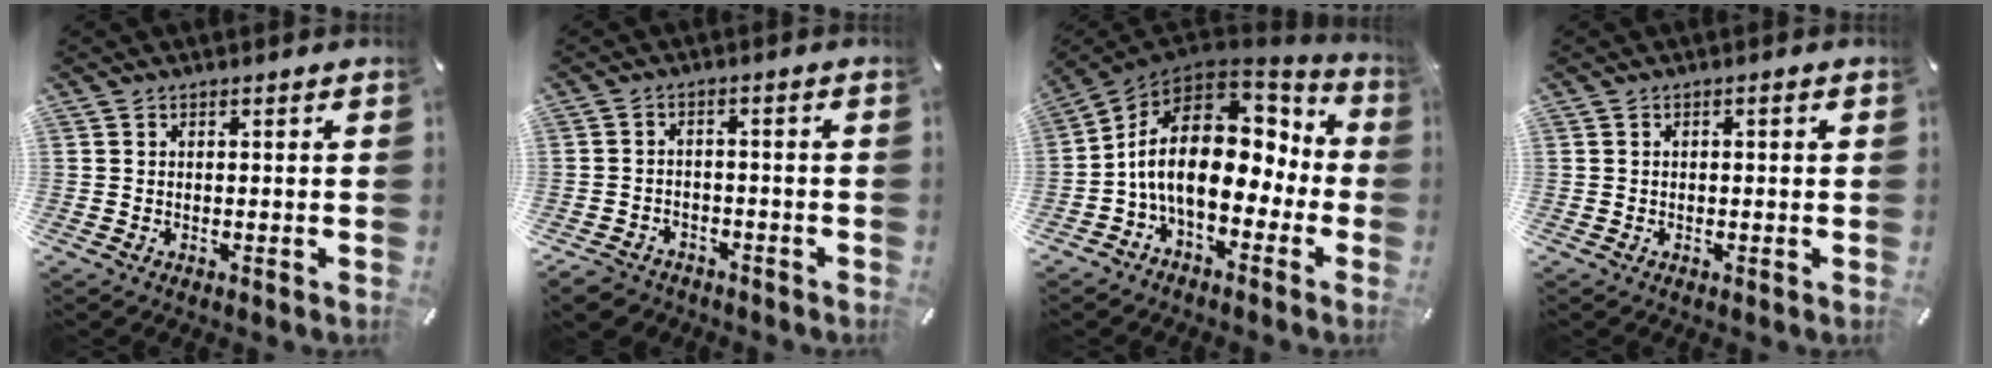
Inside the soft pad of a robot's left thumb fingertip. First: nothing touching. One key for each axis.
{"total": 4.1, "fx": -3.1, "fy": 2.5, "fz": 1.0, "tx": -0.027, "ty": 0.015, "tz": -0.063}
{"total": 17.5, "fx": 0.1, "fy": 10.8, "fz": 13.8, "tx": -0.264, "ty": -0.013, "tz": 0.004}
{"total": 1.2, "fx": -0.2, "fy": 0.4, "fz": 1.1, "tx": -0.019, "ty": 0.002, "tz": -0.005}